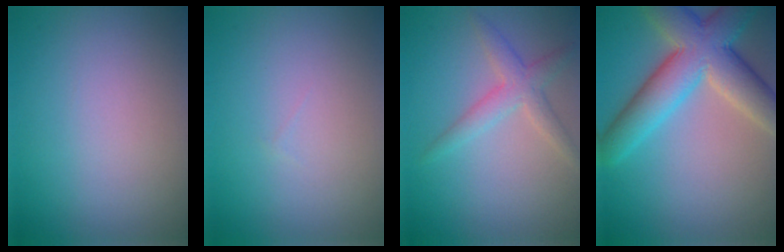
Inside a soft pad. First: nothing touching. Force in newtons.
{"total": 0.0}
{"total": 2.7, "press": 2.7, "slide": 0.0}
{"total": 8.7, "press": 8.7, "slide": 0.5}